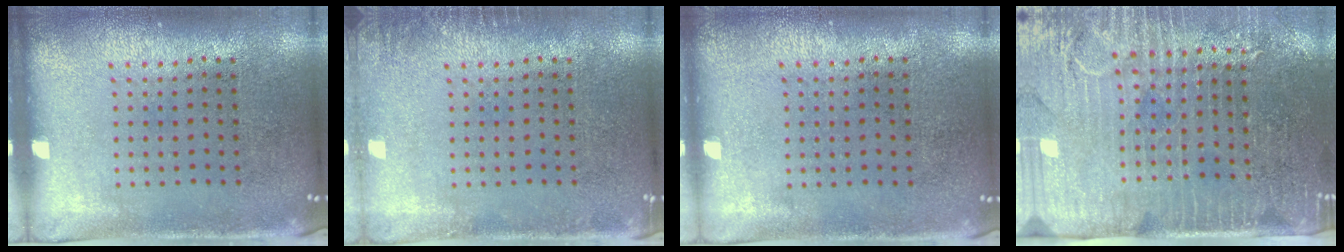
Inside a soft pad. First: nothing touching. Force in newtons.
{"total": 1.1, "press": 1.1, "slide": 0.2}
{"total": 0.0}
{"total": 3.6, "press": 3.3, "slide": 1.5}